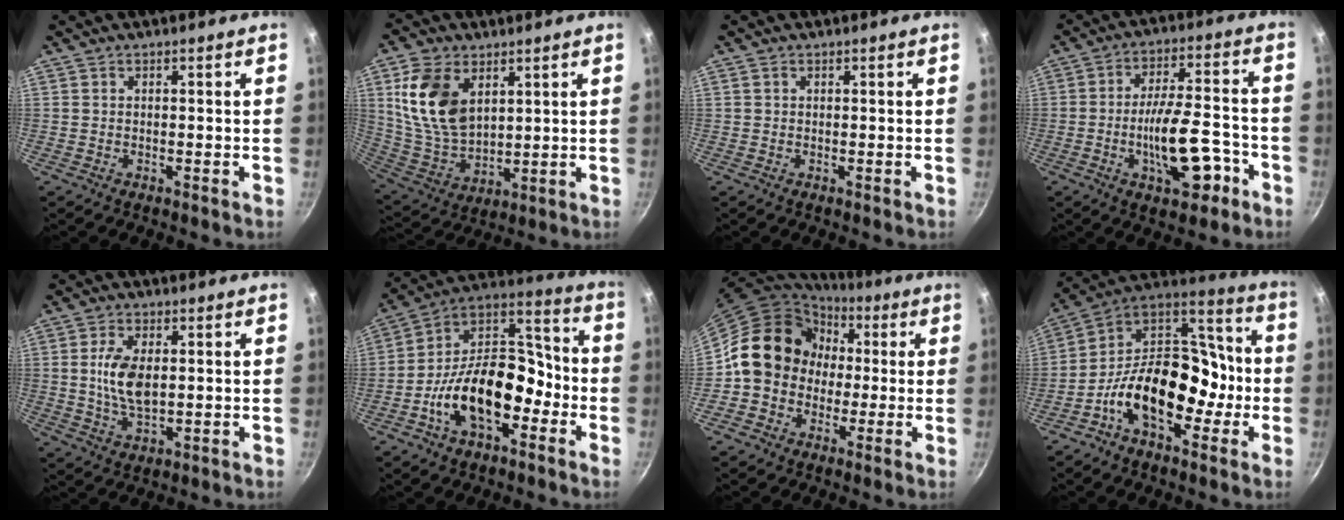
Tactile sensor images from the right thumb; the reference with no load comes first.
{"total": 15.5, "force": [5.4, 9.8, 10.7], "torque": [-0.189, -0.026, 0.120]}
{"total": 0.6, "force": [0.2, 0.5, 0.2], "torque": [-0.004, 0.003, 0.003]}
{"total": 14.0, "force": [-5.3, 5.8, 11.6], "torque": [-0.164, 0.040, -0.075]}
{"total": 8.6, "force": [1.0, 4.5, 7.2], "torque": [-0.137, -0.007, 0.021]}
{"total": 19.8, "force": [-6.9, 11.6, 14.6], "torque": [-0.206, 0.072, -0.130]}
{"total": 14.6, "force": [0.6, 12.9, 6.8], "torque": [-0.068, 0.033, -0.005]}
{"total": 21.0, "force": [-6.2, 13.3, 15.0], "torque": [-0.192, 0.079, -0.120]}